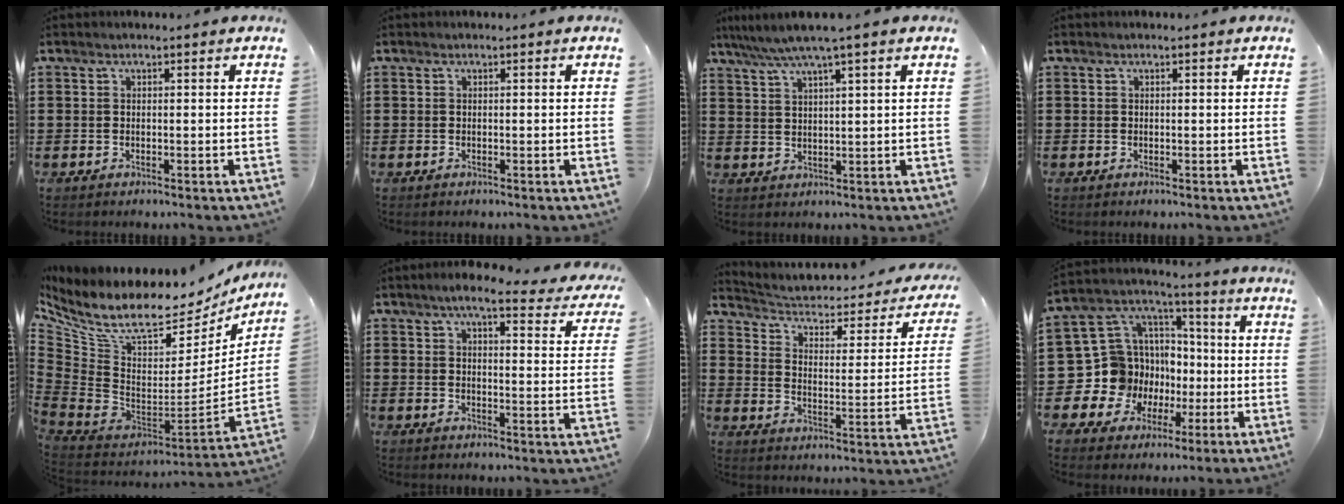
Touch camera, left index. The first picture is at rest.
{"total": 0.0}
{"total": 4.4, "force": [3.0, -0.6, 3.2], "torque": [-0.069, -0.010, 0.050]}
{"total": 0.0}
{"total": 10.9, "force": [7.4, 3.9, 7.0], "torque": [-0.159, -0.071, 0.122]}
{"total": 6.2, "force": [5.0, 0.5, 3.6], "torque": [-0.077, -0.018, 0.084]}
{"total": 2.7, "force": [2.0, 0.9, 1.5], "torque": [-0.046, -0.027, 0.024]}
{"total": 11.9, "force": [-2.2, 11.5, 2.3], "torque": [-0.099, -0.013, -0.019]}